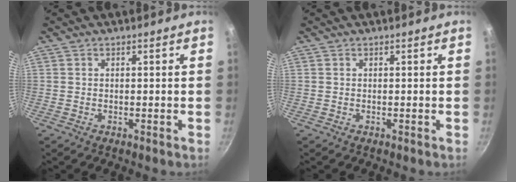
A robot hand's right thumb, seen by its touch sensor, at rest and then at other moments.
{"total": 0.0}